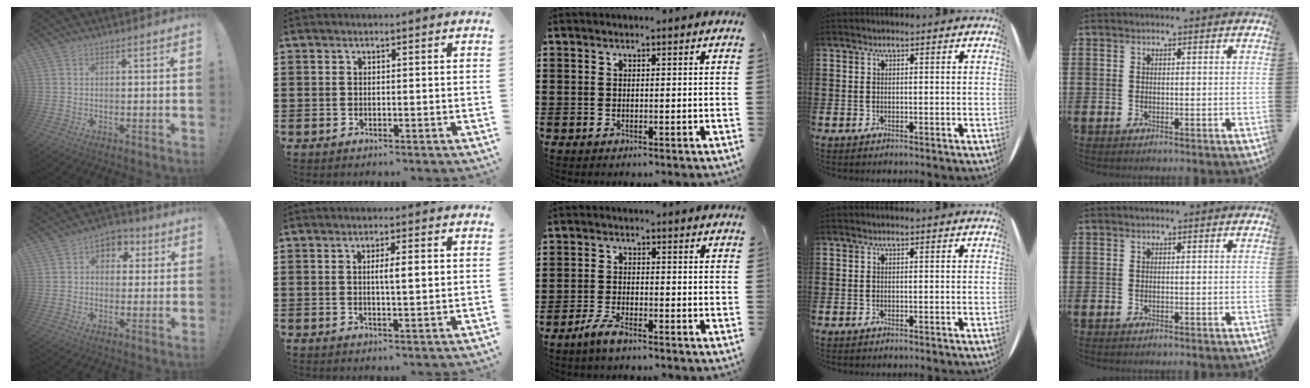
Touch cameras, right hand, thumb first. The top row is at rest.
{"thumb": {"total": 6.2, "force": [1.5, 5.3, 2.8], "torque": [-0.023, -0.004, 0.026]}, "index": {"total": 3.5, "force": [0.4, 0.6, 3.4], "torque": [-0.065, 0.001, 0.005]}, "middle": {"total": 3.4, "force": [-2.7, 0.5, 2.0], "torque": [-0.056, -0.004, -0.055]}}